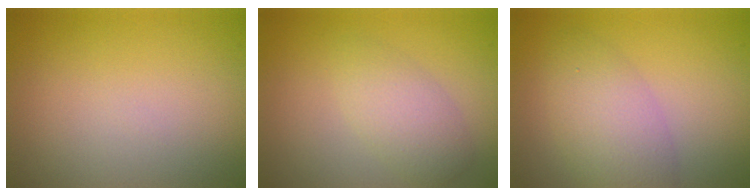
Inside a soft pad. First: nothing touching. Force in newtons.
{"total": 2.9, "press": 2.9, "slide": 0.2}
{"total": 4.5, "press": 4.5, "slide": 0.2}